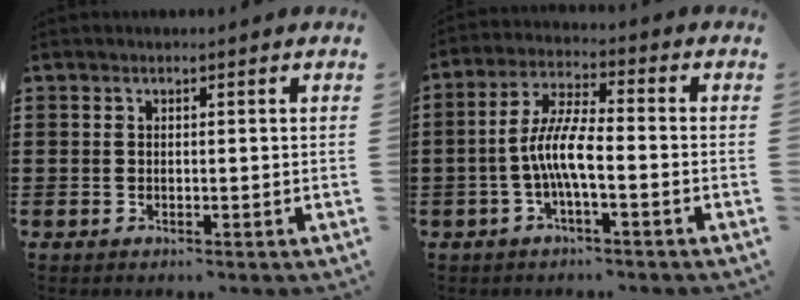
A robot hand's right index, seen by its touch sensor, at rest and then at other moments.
{"total": 7.2, "force": [-2.0, 1.6, 6.7], "torque": [-0.149, -0.007, -0.045]}